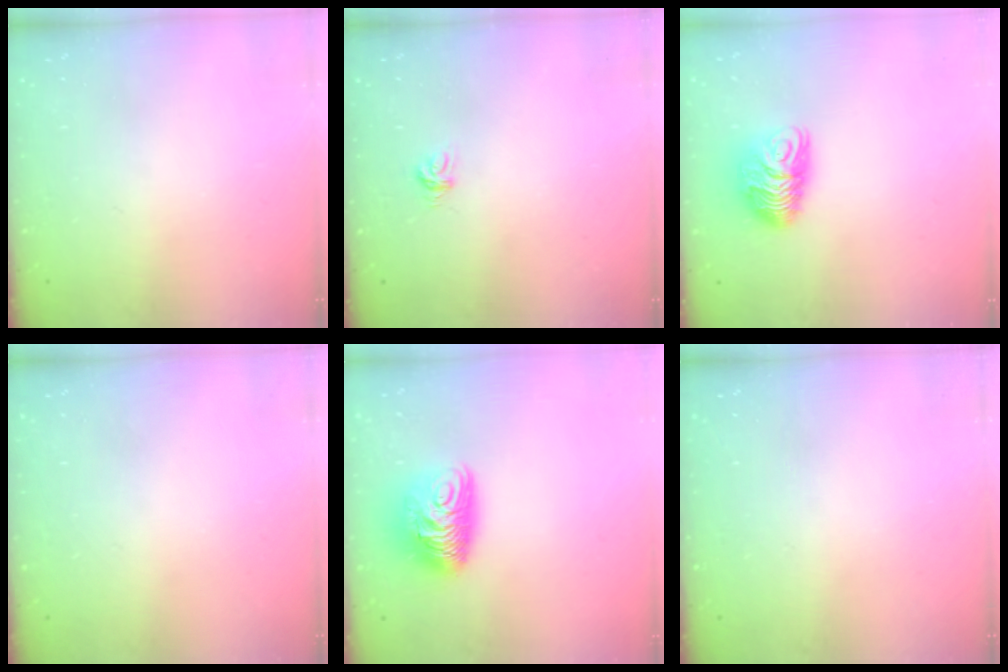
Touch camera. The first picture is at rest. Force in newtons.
{"total": 3.8, "press": 3.8, "slide": 0.2}
{"total": 9.3, "press": 9.3, "slide": 0.7}
{"total": 0.0}
{"total": 10.7, "press": 10.7, "slide": 1.0}
{"total": 0.0}